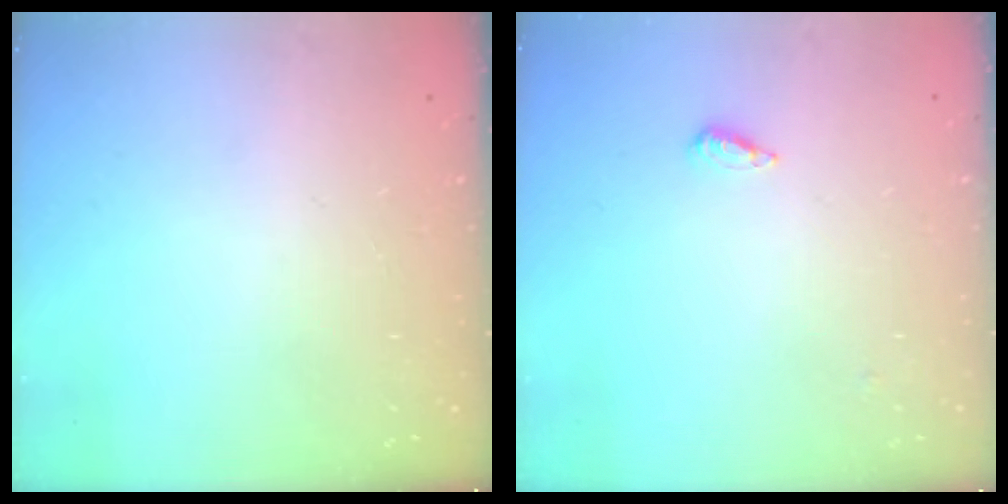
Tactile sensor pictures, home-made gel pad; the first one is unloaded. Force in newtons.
{"total": 2.2, "press": 2.2, "slide": 0.5}